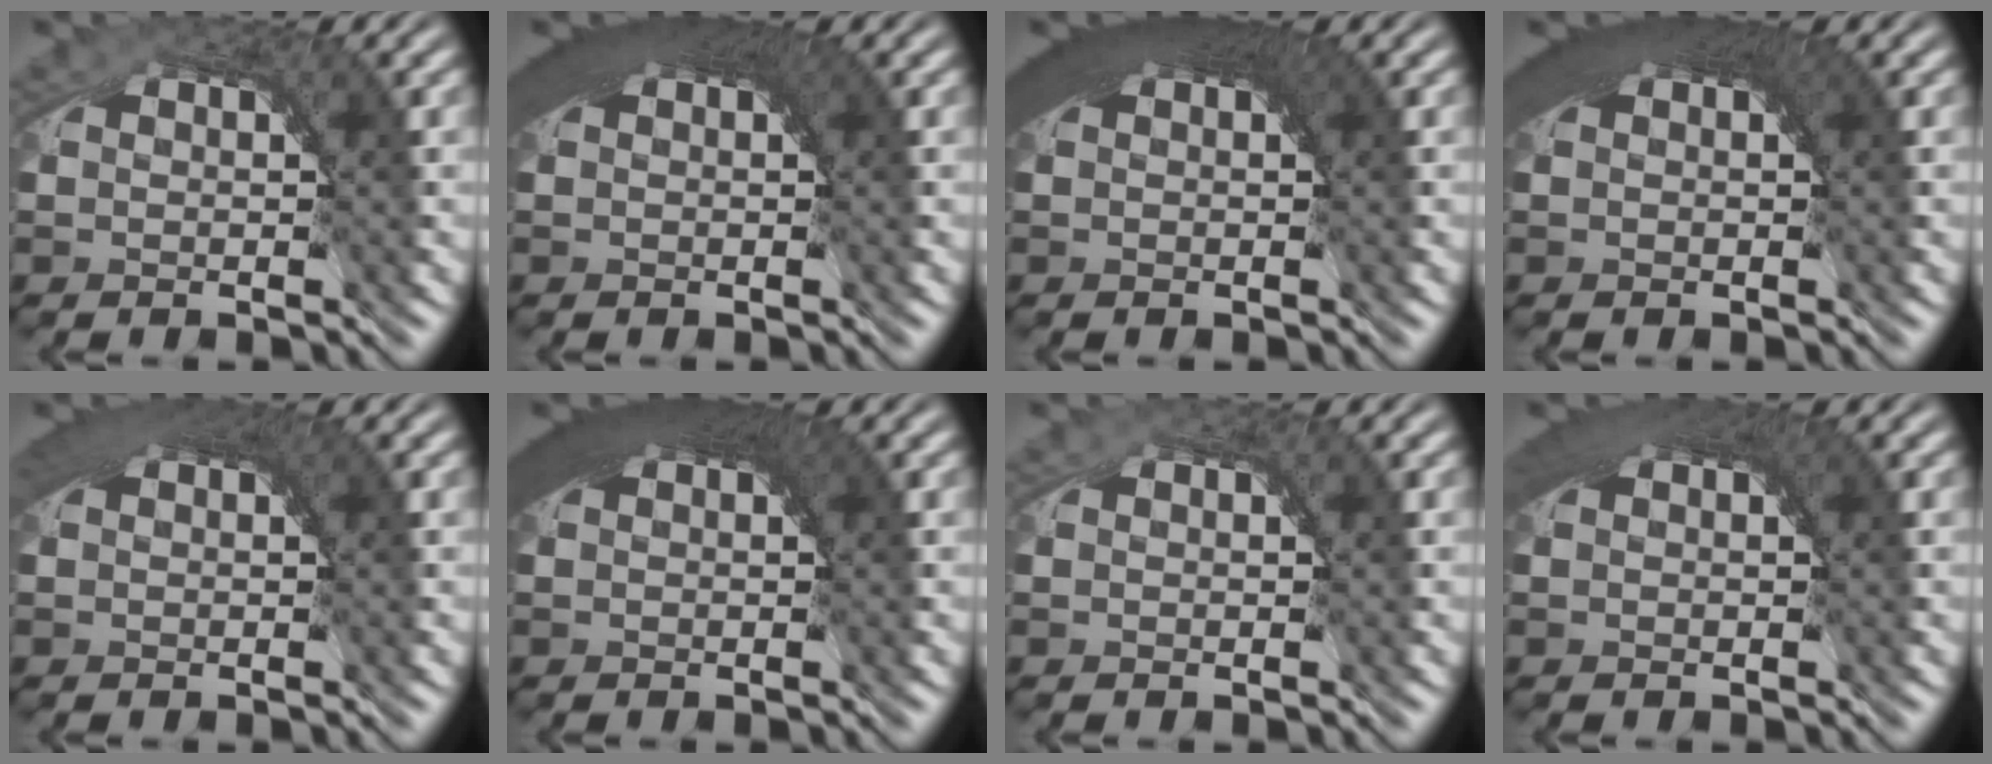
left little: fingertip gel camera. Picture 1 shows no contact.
{"total": 5.5, "force": [1.8, 1.9, 4.8], "torque": [-0.057, 0.015, 0.021]}
{"total": 6.6, "force": [2.1, 2.4, 5.8], "torque": [-0.070, 0.018, 0.023]}
{"total": 5.7, "force": [1.9, 2.0, 5.0], "torque": [-0.058, 0.017, 0.021]}
{"total": 2.9, "force": [0.9, 1.0, 2.6], "torque": [-0.030, 0.003, 0.012]}
{"total": 6.2, "force": [1.8, 2.2, 5.5], "torque": [-0.066, 0.016, 0.020]}
{"total": 0.0}
{"total": 3.5, "force": [1.0, 1.2, 3.1], "torque": [-0.038, 0.005, 0.013]}